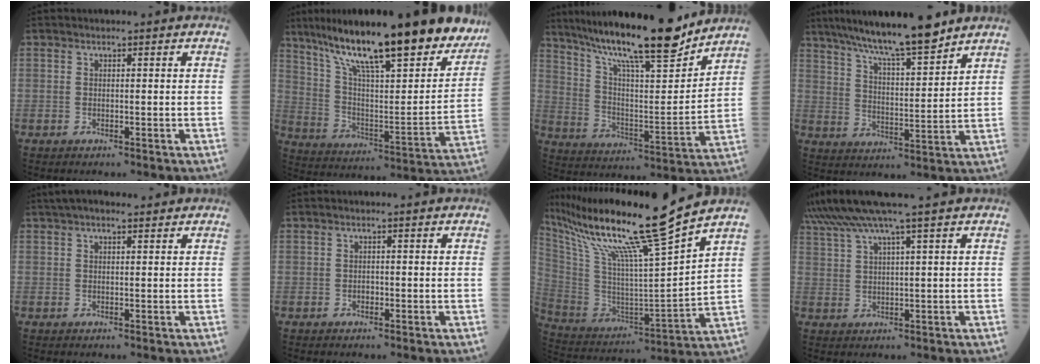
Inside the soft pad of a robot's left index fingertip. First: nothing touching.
{"total": 28.6, "force": [22.1, 5.3, 17.5], "torque": [-0.275, -0.005, 0.320]}
{"total": 20.9, "force": [17.5, 1.8, 11.3], "torque": [-0.194, -0.001, 0.285]}
{"total": 14.0, "force": [11.8, 0.8, 7.6], "torque": [-0.126, 0.008, 0.198]}
{"total": 4.9, "force": [3.9, 1.1, 2.8], "torque": [-0.047, 0.035, 0.064]}
{"total": 0.6, "force": [-0.2, 0.4, 0.4], "torque": [-0.007, 0.002, -0.006]}
{"total": 21.7, "force": [16.9, -2.3, 13.3], "torque": [-0.246, -0.030, 0.299]}
{"total": 8.4, "force": [6.5, -1.9, 4.9], "torque": [-0.087, 0.024, 0.117]}